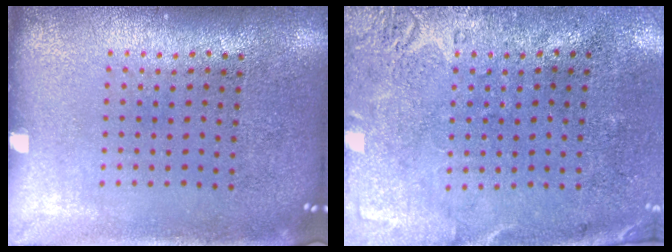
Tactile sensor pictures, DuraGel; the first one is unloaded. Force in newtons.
{"total": 2.8, "press": 2.1, "slide": 1.7}